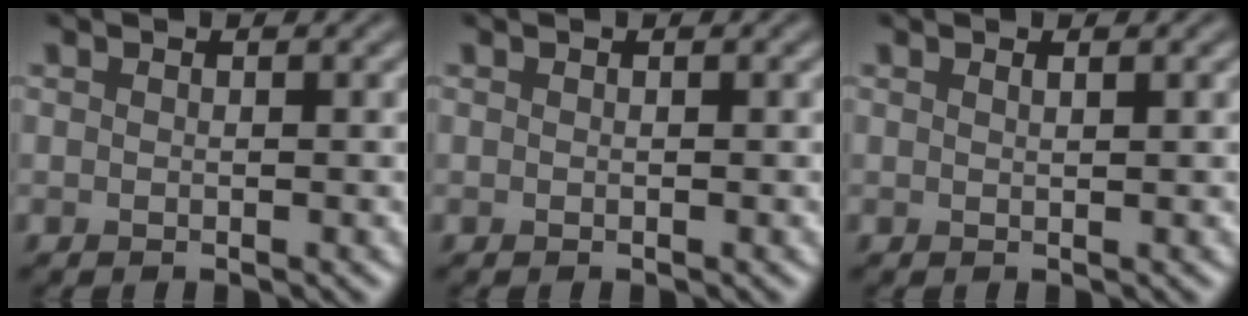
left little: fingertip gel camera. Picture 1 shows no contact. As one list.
[{"total": 0.0}, {"total": 0.6, "force": [0.4, 0.1, 0.3], "torque": [-0.001, 0.000, 0.007]}]